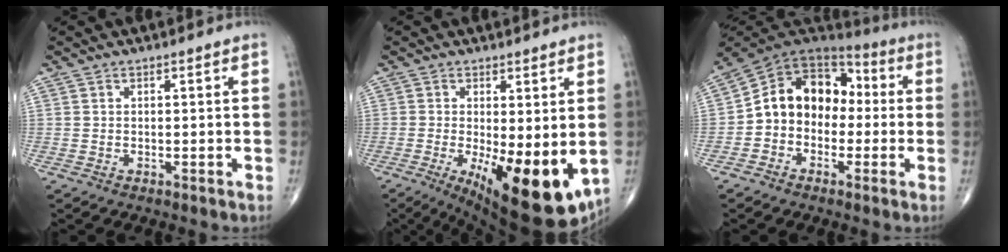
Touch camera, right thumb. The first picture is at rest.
{"total": 16.7, "force": [-3.3, 6.1, 15.1], "torque": [-0.195, -0.030, -0.025]}
{"total": 14.0, "force": [-1.0, 10.8, 8.8], "torque": [-0.109, 0.051, -0.033]}